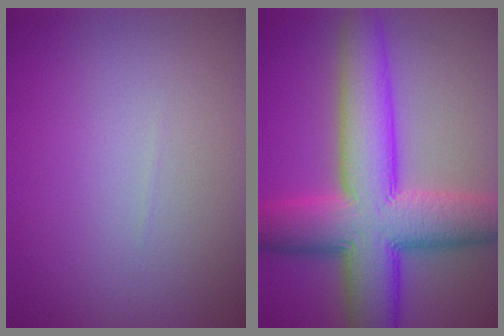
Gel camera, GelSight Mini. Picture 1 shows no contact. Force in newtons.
{"total": 11.9, "press": 11.8, "slide": 0.4}